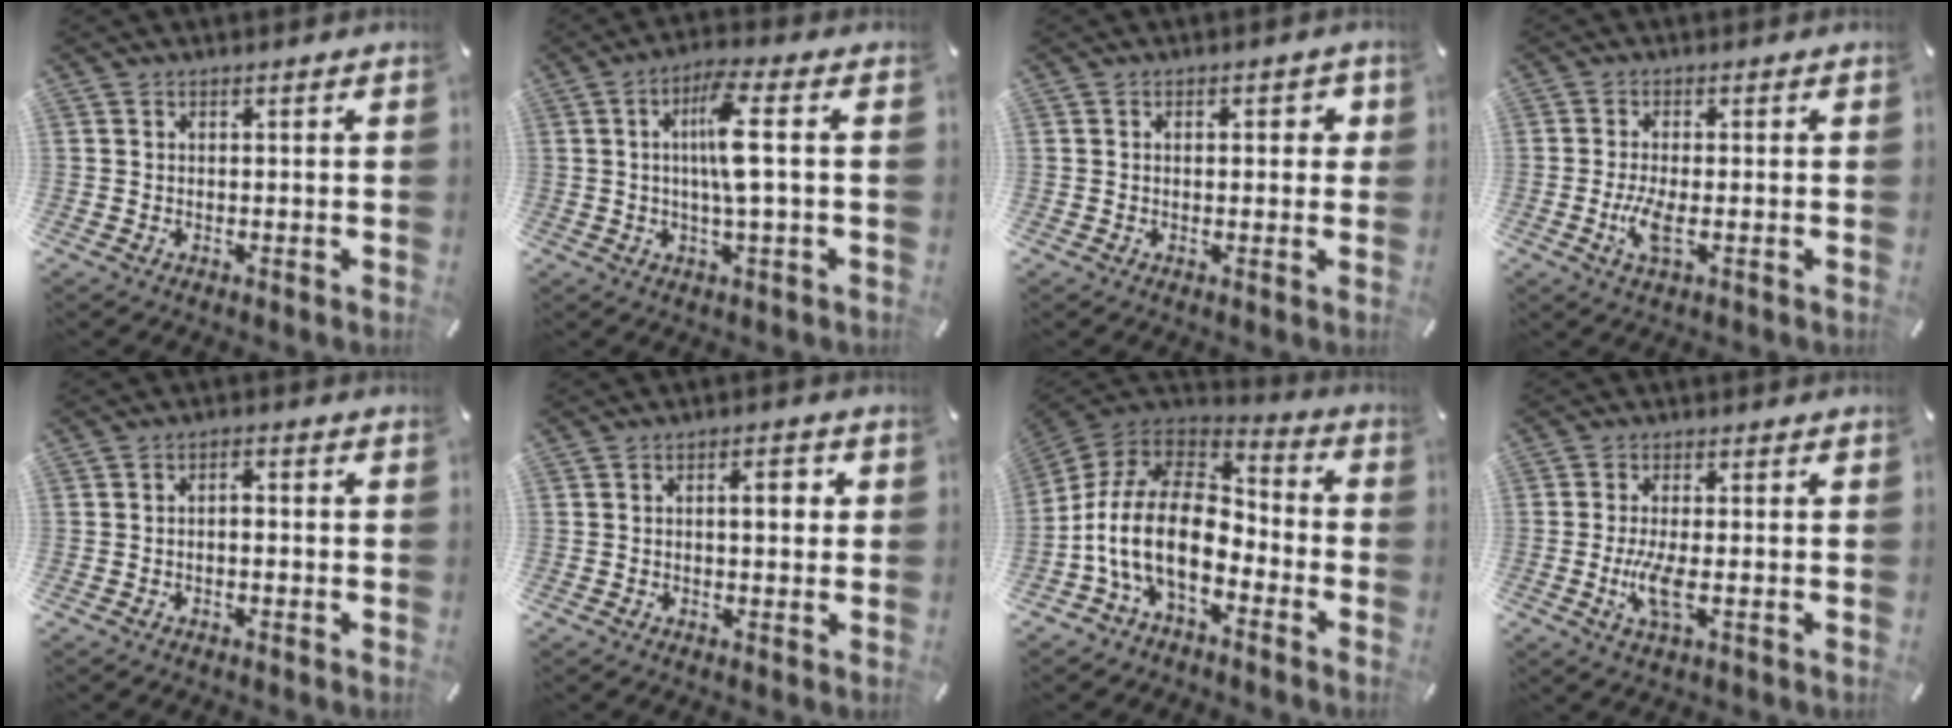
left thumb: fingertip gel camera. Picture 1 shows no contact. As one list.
[{"total": 10.0, "force": [1.0, 1.5, 9.8], "torque": [-0.195, -0.001, 0.010]}, {"total": 2.9, "force": [0.2, 1.5, 2.5], "torque": [-0.025, 0.001, -0.005]}, {"total": 5.1, "force": [-1.0, 1.5, 4.8], "torque": [-0.114, -0.013, -0.025]}, {"total": 2.2, "force": [-0.9, 1.1, 1.7], "torque": [-0.031, 0.009, -0.019]}, {"total": 4.8, "force": [0.6, 2.2, 4.2], "torque": [-0.060, 0.002, 0.001]}, {"total": 18.2, "force": [-6.3, 11.0, 13.1], "torque": [-0.274, 0.025, -0.107]}, {"total": 6.3, "force": [-1.1, 1.8, 5.9], "torque": [-0.140, -0.019, -0.026]}]